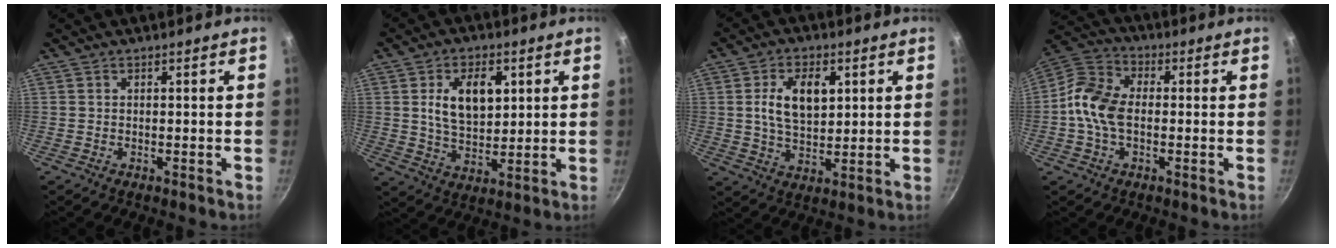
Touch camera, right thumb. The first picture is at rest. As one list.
[{"total": 10.8, "force": [2.9, 6.4, 8.2], "torque": [-0.120, -0.014, 0.058]}, {"total": 9.7, "force": [2.4, 5.6, 7.6], "torque": [-0.121, -0.009, 0.047]}, {"total": 10.7, "force": [-0.9, 6.8, 8.3], "torque": [-0.168, 0.029, -0.027]}]